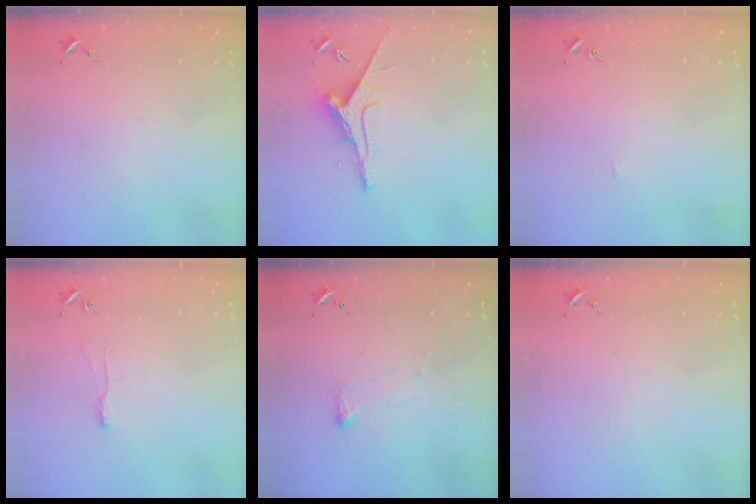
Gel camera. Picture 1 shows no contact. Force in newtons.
{"total": 9.7, "press": 9.6, "slide": 1.1}
{"total": 2.4, "press": 2.4, "slide": 0.3}
{"total": 5.1, "press": 5.0, "slide": 0.6}
{"total": 4.1, "press": 4.1, "slide": 0.8}
{"total": 0.0}